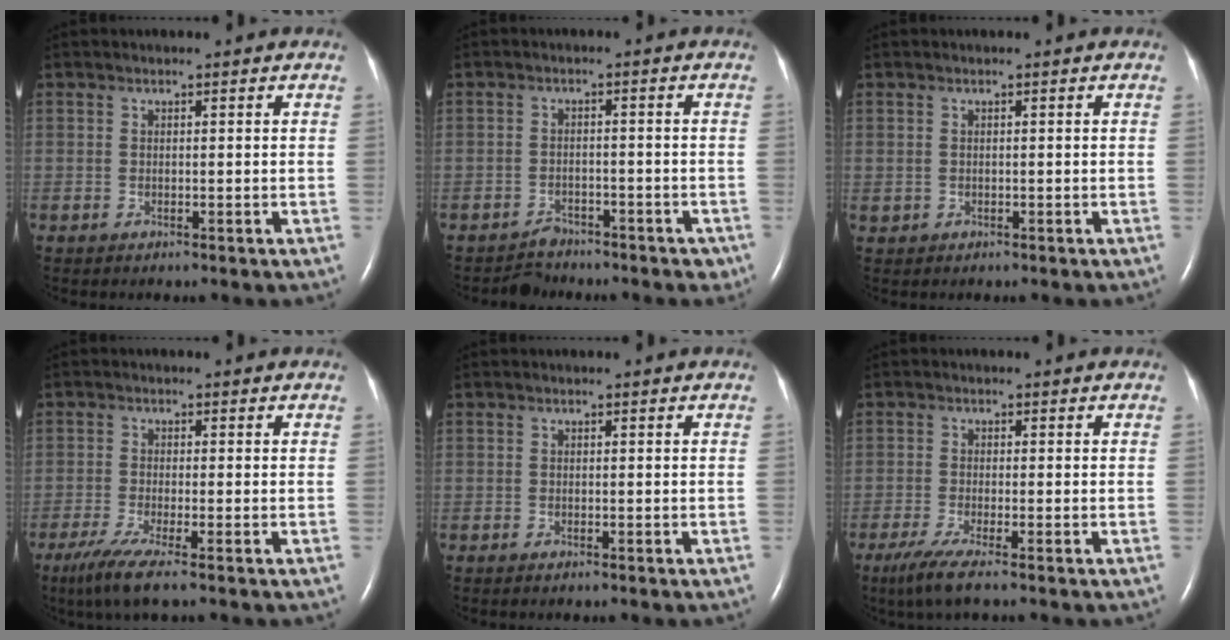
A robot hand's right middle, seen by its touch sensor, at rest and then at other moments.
{"total": 4.3, "force": [-3.7, 2.3, 0.1], "torque": [0.005, 0.013, -0.050]}
{"total": 0.0}
{"total": 5.6, "force": [-3.6, 0.1, 4.3], "torque": [-0.087, -0.020, -0.069]}
{"total": 0.0}
{"total": 4.5, "force": [-2.9, 0.1, 3.4], "torque": [-0.074, -0.017, -0.058]}